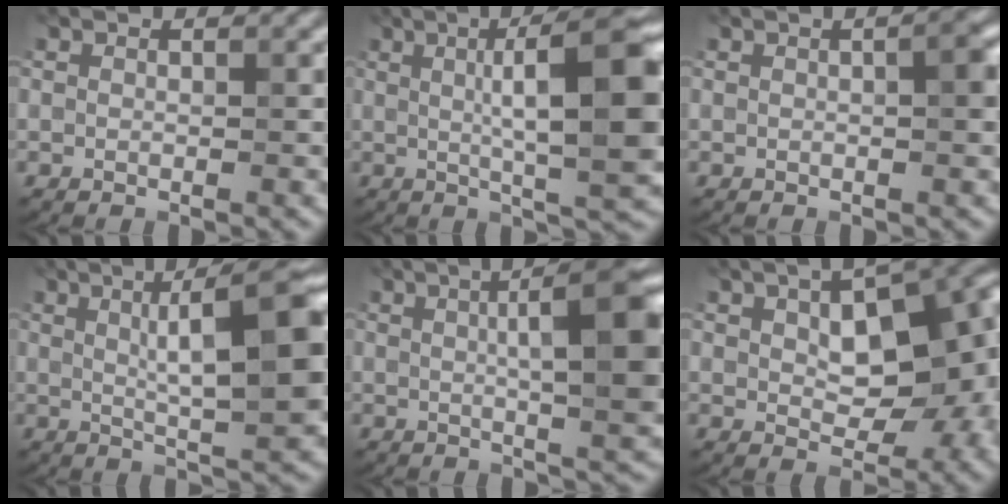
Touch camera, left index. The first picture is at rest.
{"total": 10.0, "force": [1.4, 1.7, 9.8], "torque": [-0.134, 0.015, 0.022]}
{"total": 2.0, "force": [0.3, 0.6, 1.9], "torque": [-0.031, 0.009, 0.004]}
{"total": 9.2, "force": [1.7, 1.6, 8.9], "torque": [-0.125, 0.014, 0.029]}
{"total": 8.1, "force": [1.3, 1.3, 7.9], "torque": [-0.112, 0.015, 0.022]}
{"total": 11.5, "force": [1.2, 6.2, 9.5], "torque": [-0.116, 0.011, 0.028]}